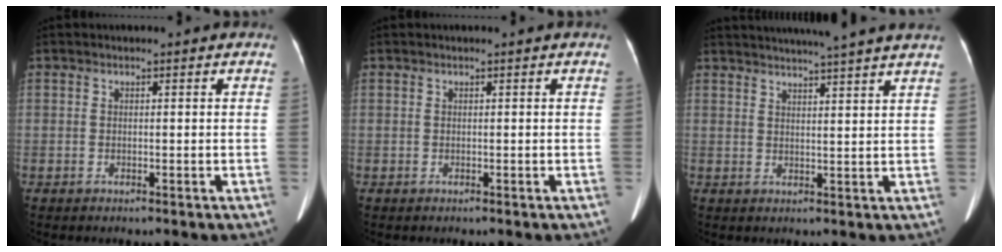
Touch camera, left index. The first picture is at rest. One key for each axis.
{"total": 0.0}
{"total": 13.9, "fx": 12.4, "fy": -0.9, "fz": 6.2, "tx": -0.104, "ty": 0.004, "tz": 0.156}